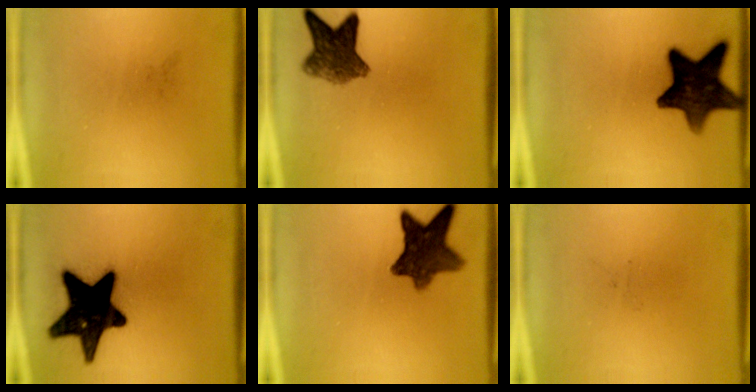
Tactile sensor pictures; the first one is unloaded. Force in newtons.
{"total": 7.4}
{"total": 13.4}
{"total": 18.7}
{"total": 9.9}
{"total": 0.0}